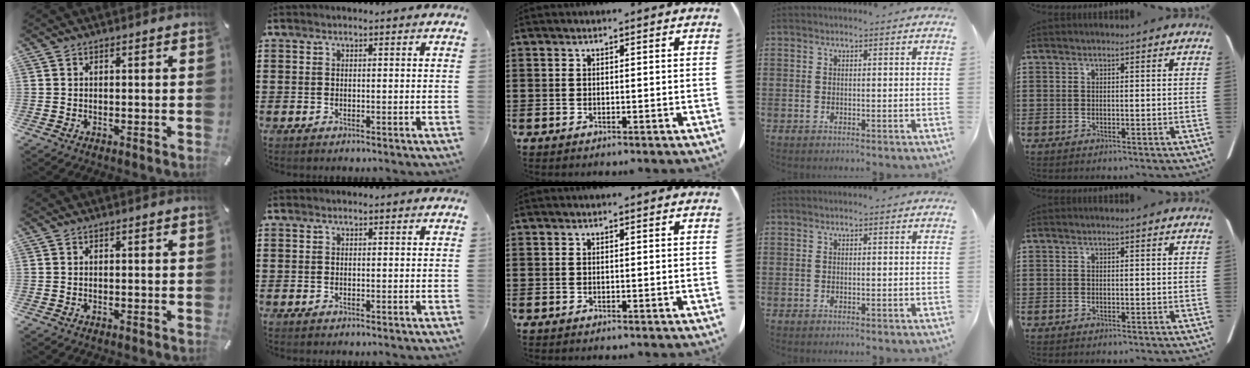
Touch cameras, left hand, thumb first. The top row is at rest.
{}